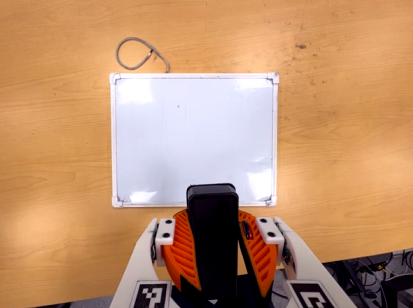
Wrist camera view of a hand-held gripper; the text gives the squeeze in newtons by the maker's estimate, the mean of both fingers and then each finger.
{"total": 11.5, "left": 11.1, "right": 11.9}